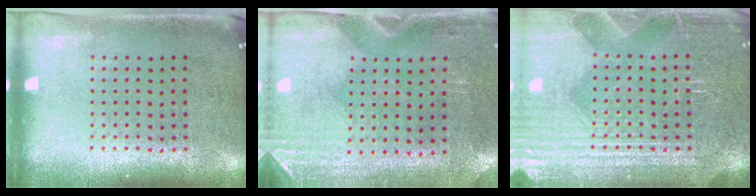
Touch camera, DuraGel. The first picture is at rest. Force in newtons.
{"total": 2.9, "press": 2.5, "slide": 1.4}
{"total": 6.2, "press": 6.1, "slide": 0.8}